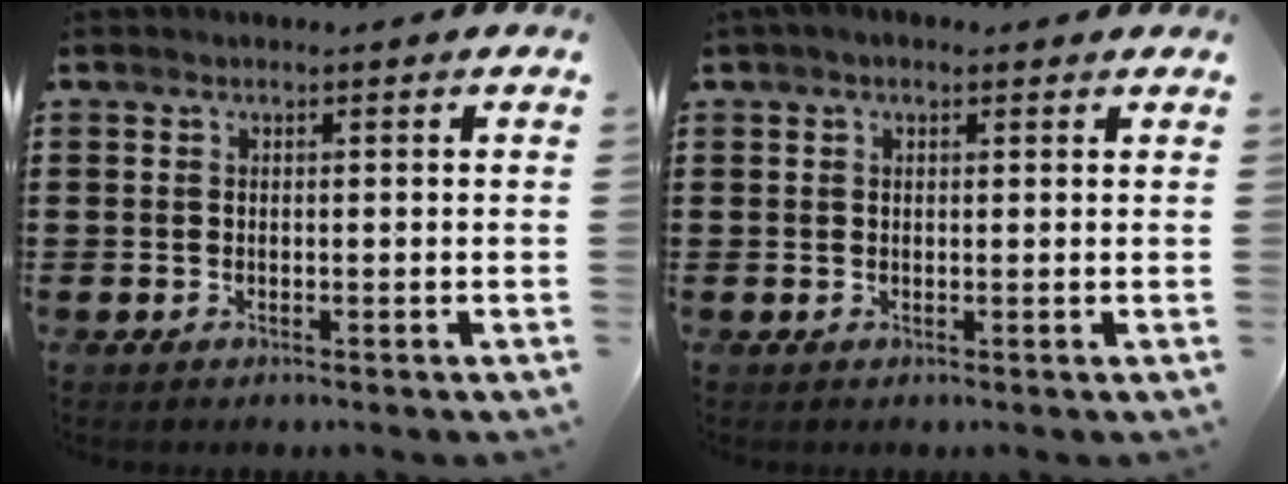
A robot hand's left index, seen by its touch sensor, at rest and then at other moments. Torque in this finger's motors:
{"motor_torque": [2.14, 0.00, 0.33, 0.14]}